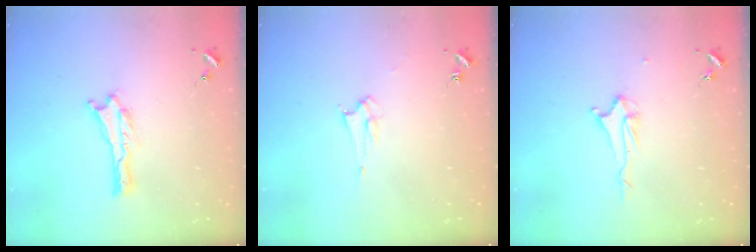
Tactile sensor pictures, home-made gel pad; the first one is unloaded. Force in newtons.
{"total": 2.1, "press": 2.1, "slide": 0.2}
{"total": 2.2, "press": 2.2, "slide": 0.3}